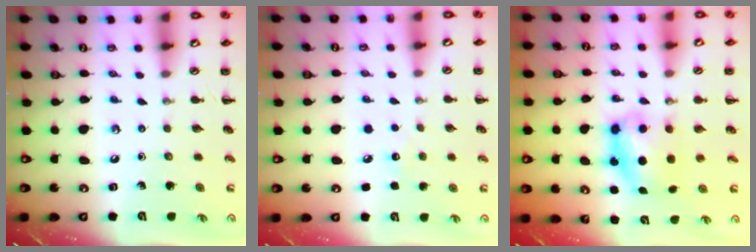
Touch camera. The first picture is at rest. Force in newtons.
{"total": 5.2, "press": 5.0, "slide": 1.3}
{"total": 6.4, "press": 6.3, "slide": 0.6}